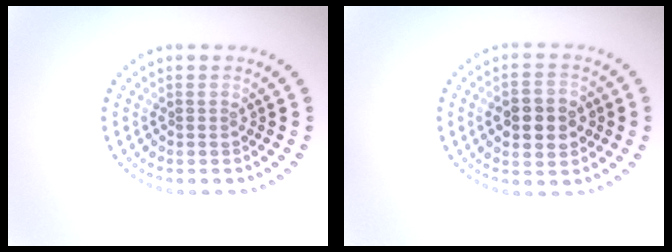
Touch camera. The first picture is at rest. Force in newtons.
{"total": 4.6, "press": 4.6, "slide": 0.1}